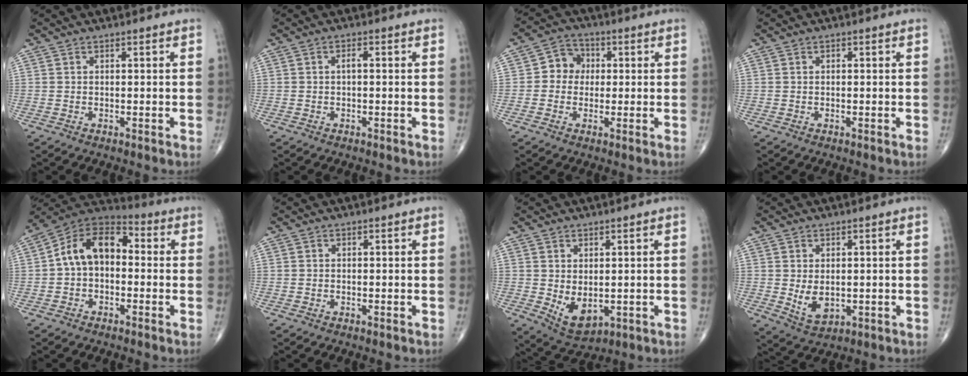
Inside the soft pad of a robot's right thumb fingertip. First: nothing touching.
{"total": 1.1, "force": [-0.1, 0.5, 1.0], "torque": [-0.018, 0.002, -0.004]}
{"total": 5.7, "force": [0.3, 5.1, 2.5], "torque": [-0.013, 0.013, -0.009]}
{"total": 0.0}
{"total": 12.1, "force": [0.1, 8.2, 9.0], "torque": [-0.131, 0.041, -0.018]}
{"total": 0.0}
{"total": 6.4, "force": [-0.4, 3.8, 5.1], "torque": [-0.075, -0.011, 0.013]}
{"total": 5.2, "force": [0.0, 3.3, 4.0], "torque": [-0.062, -0.014, 0.013]}